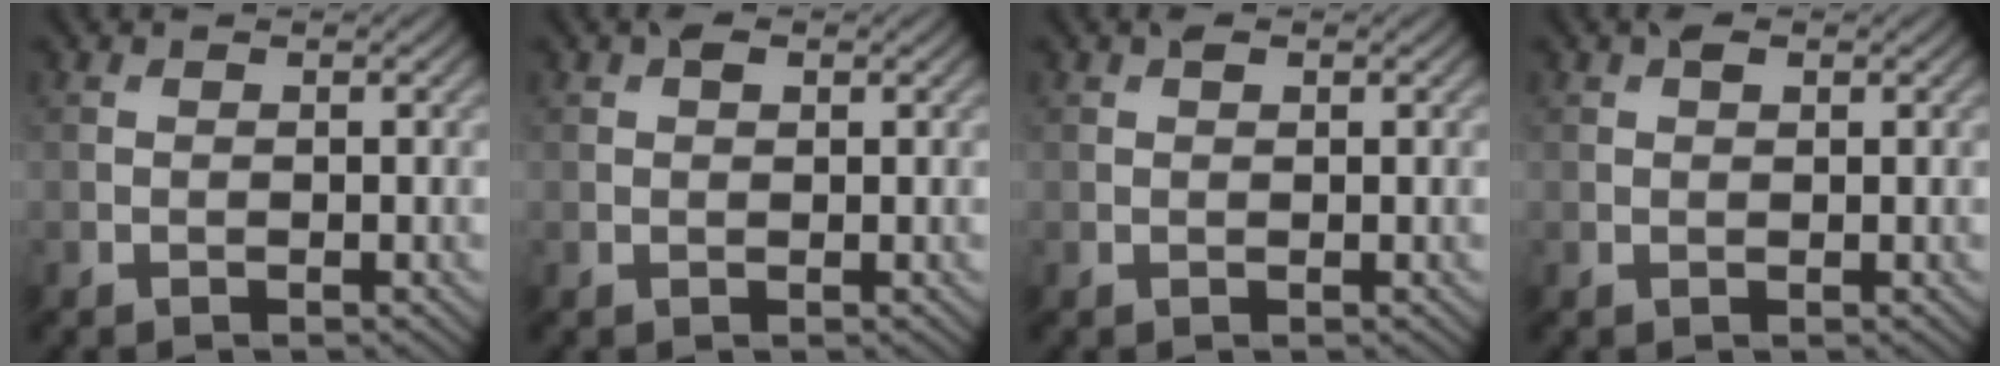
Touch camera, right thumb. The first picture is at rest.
{"total": 1.3, "force": [0.6, 0.7, 0.8], "torque": [-0.015, 0.003, 0.009]}
{"total": 0.8, "force": [0.4, 0.5, 0.6], "torque": [-0.010, 0.001, 0.007]}
{"total": 1.2, "force": [0.6, 0.7, 0.8], "torque": [-0.015, 0.003, 0.011]}